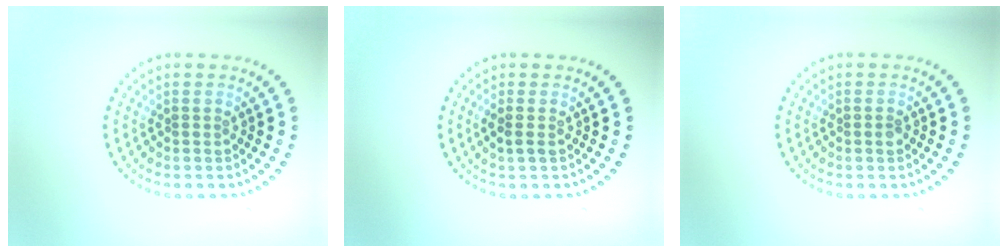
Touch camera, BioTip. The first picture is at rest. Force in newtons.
{"total": 1.1, "press": 1.0, "slide": 0.5}
{"total": 0.7, "press": 0.6, "slide": 0.2}